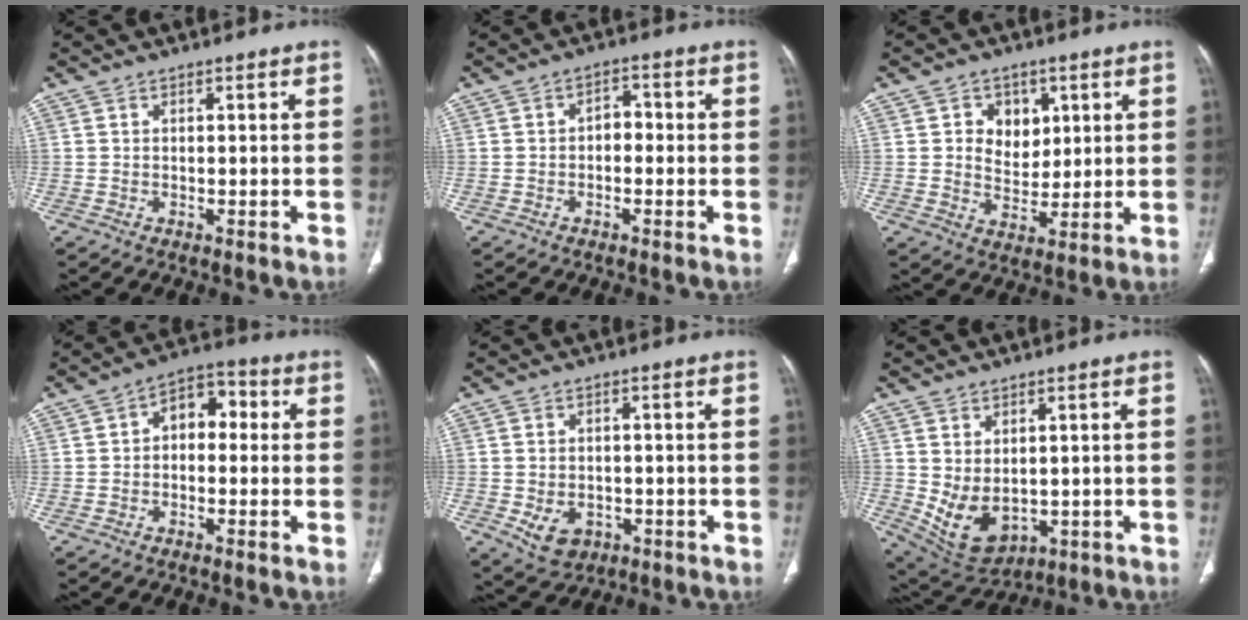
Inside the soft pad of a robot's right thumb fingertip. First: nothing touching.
{"total": 3.0, "force": [-0.6, 2.2, 1.9], "torque": [-0.014, 0.016, -0.019]}
{"total": 7.5, "force": [2.5, 6.1, 3.6], "torque": [-0.017, -0.011, 0.044]}
{"total": 7.1, "force": [0.3, 4.8, 5.1], "torque": [-0.049, 0.028, -0.009]}
{"total": 6.0, "force": [-1.9, 4.6, 3.4], "torque": [-0.048, 0.009, -0.017]}
{"total": 9.6, "force": [-0.5, 6.4, 7.1], "torque": [-0.112, -0.008, 0.023]}